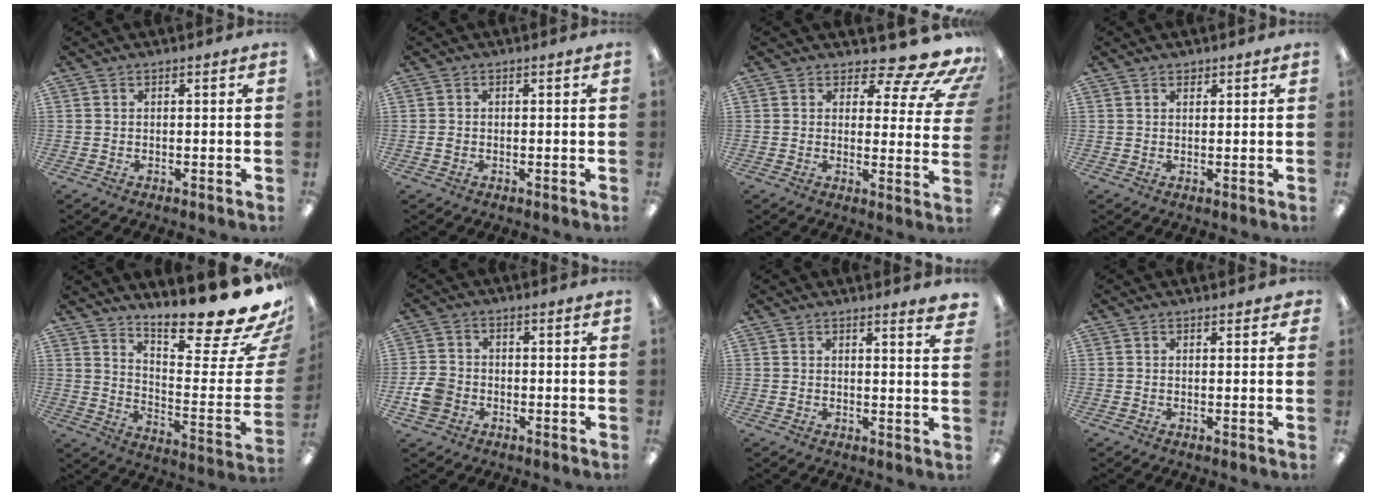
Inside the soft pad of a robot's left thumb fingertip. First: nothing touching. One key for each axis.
{"total": 0.7, "fx": -0.2, "fy": 0.6, "fz": 0.3, "tx": -0.005, "ty": 0.004, "tz": -0.004}
{"total": 10.7, "fx": 8.0, "fy": 3.4, "fz": 6.2, "tx": -0.080, "ty": -0.064, "tz": 0.135}
{"total": 1.1, "fx": 1.0, "fy": 0.4, "fz": 0.2, "tx": 0.003, "ty": -0.003, "tz": 0.016}
{"total": 17.4, "fx": 14.7, "fy": 2.1, "fz": 9.0, "tx": -0.114, "ty": -0.137, "tz": 0.233}
{"total": 5.5, "fx": -1.7, "fy": 4.5, "fz": 2.7, "tx": -0.056, "ty": 0.011, "tz": -0.031}
{"total": 2.7, "fx": 2.3, "fy": -0.2, "fz": 1.4, "tx": -0.017, "ty": -0.017, "tz": 0.038}
{"total": 0.9, "fx": 0.8, "fy": 0.4, "fz": 0.2, "tx": 0.003, "ty": -0.003, "tz": 0.013}